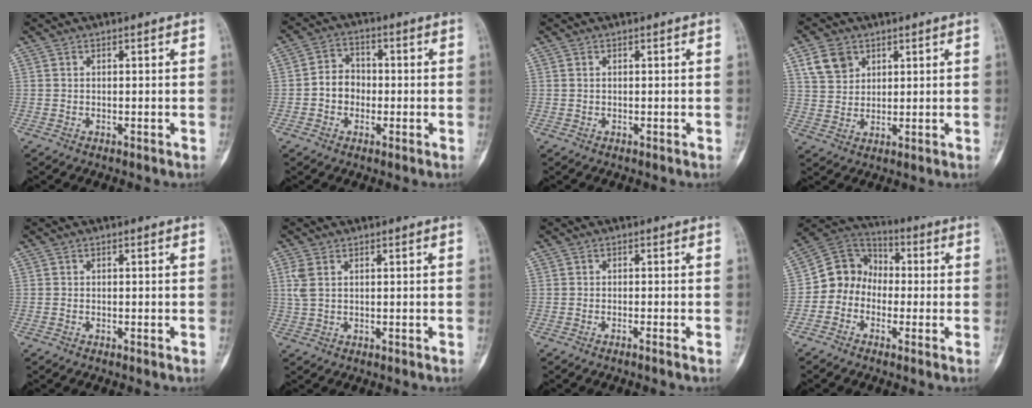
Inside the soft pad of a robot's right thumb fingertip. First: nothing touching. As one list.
[{"total": 5.5, "force": [-0.8, 4.6, 3.0], "torque": [-0.033, 0.018, -0.020]}, {"total": 0.0}, {"total": 6.2, "force": [3.2, 4.6, 2.7], "torque": [-0.034, -0.009, 0.064]}, {"total": 0.0}, {"total": 2.9, "force": [1.0, 1.7, 2.1], "torque": [-0.057, 0.011, 0.025]}, {"total": 1.3, "force": [-0.9, -0.5, 0.8], "torque": [-0.017, 0.008, -0.016]}, {"total": 9.3, "force": [-1.8, 8.3, 3.8], "torque": [-0.041, 0.055, -0.051]}]